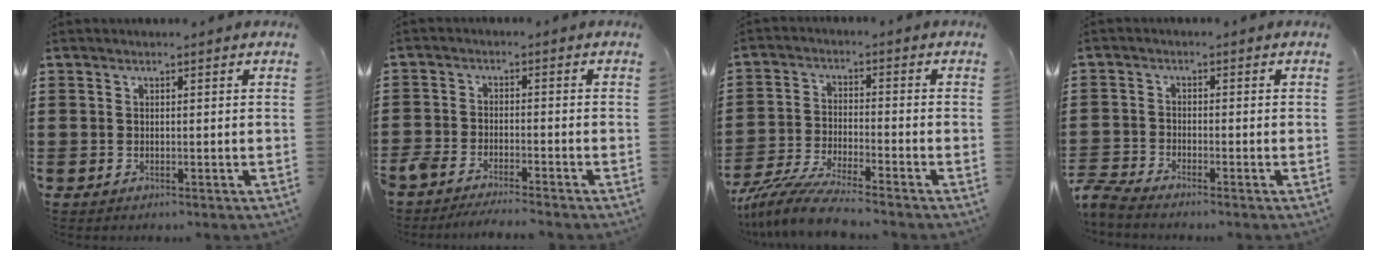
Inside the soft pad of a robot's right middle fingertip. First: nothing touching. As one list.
[{"total": 3.6, "force": [-3.5, 0.3, 0.7], "torque": [-0.029, -0.004, -0.077]}, {"total": 7.0, "force": [-6.3, -0.1, 3.1], "torque": [-0.079, -0.015, -0.128]}, {"total": 2.9, "force": [-2.7, 0.1, 0.8], "torque": [-0.038, -0.006, -0.064]}]